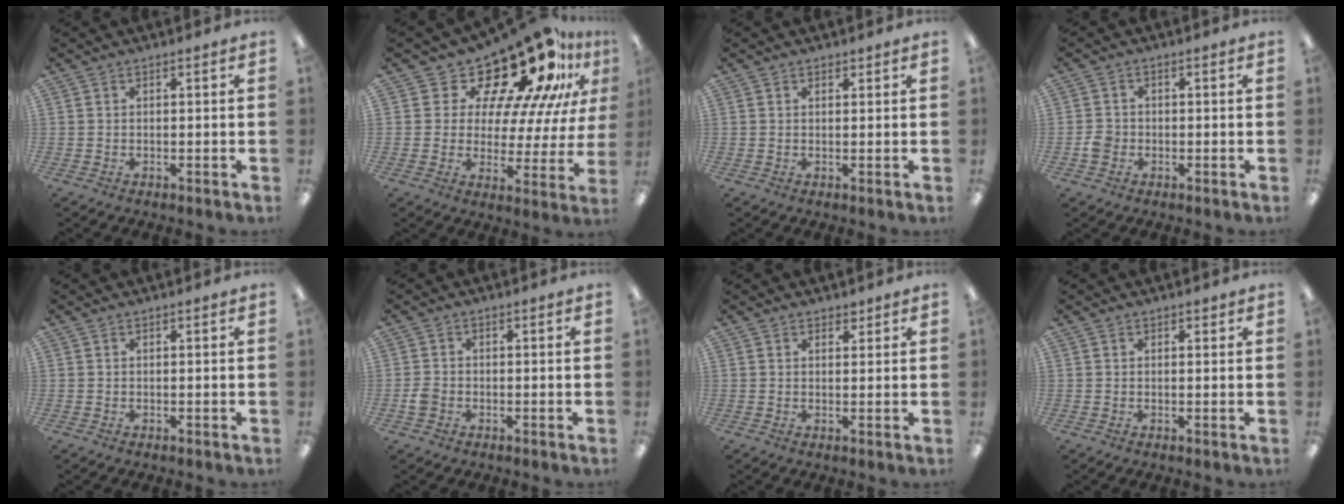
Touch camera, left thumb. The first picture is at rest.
{"total": 20.3, "force": [15.3, 8.0, 10.6], "torque": [-0.164, -0.122, 0.251]}
{"total": 1.0, "force": [0.8, 0.6, 0.1], "torque": [0.005, -0.002, 0.014]}
{"total": 2.9, "force": [-0.8, 2.5, 1.2], "torque": [-0.019, 0.007, -0.016]}
{"total": 0.0}
{"total": 2.6, "force": [-0.9, 2.1, 1.1], "torque": [-0.018, 0.006, -0.017]}
{"total": 1.8, "force": [1.4, 1.1, 0.3], "torque": [0.001, -0.003, 0.025]}
{"total": 1.0, "force": [0.6, 0.8, 0.3], "torque": [0.002, -0.001, 0.010]}